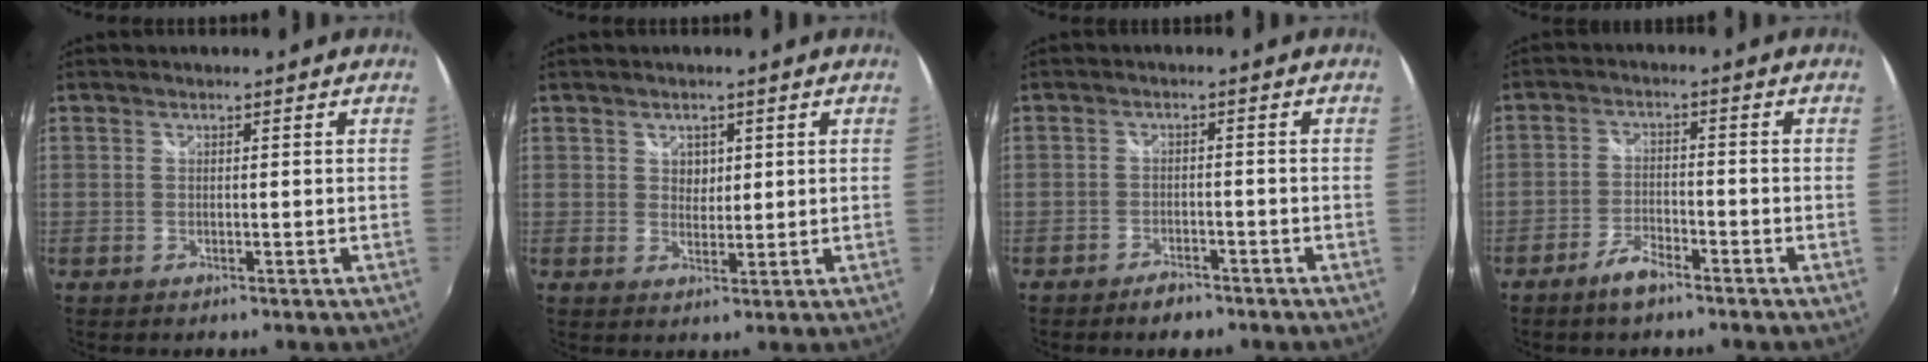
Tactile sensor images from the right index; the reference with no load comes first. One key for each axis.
{"total": 2.4, "fx": 1.0, "fy": 2.1, "fz": 0.7, "tx": -0.005, "ty": 0.003, "tz": 0.017}
{"total": 4.1, "fx": -3.4, "fy": 1.7, "fz": 1.4, "tx": -0.040, "ty": 0.001, "tz": -0.055}
{"total": 4.8, "fx": -3.9, "fy": 1.4, "fz": 2.5, "tx": -0.067, "ty": 0.000, "tz": -0.073}